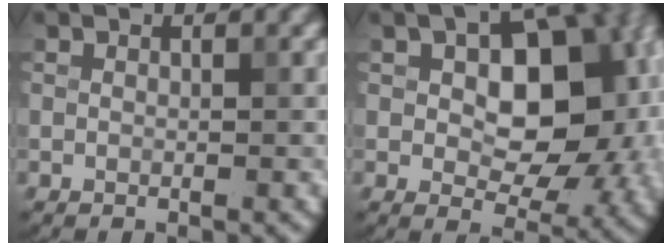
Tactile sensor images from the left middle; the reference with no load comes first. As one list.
[{"total": 11.5, "force": [1.6, 6.8, 9.1], "torque": [-0.102, 0.010, 0.025]}]